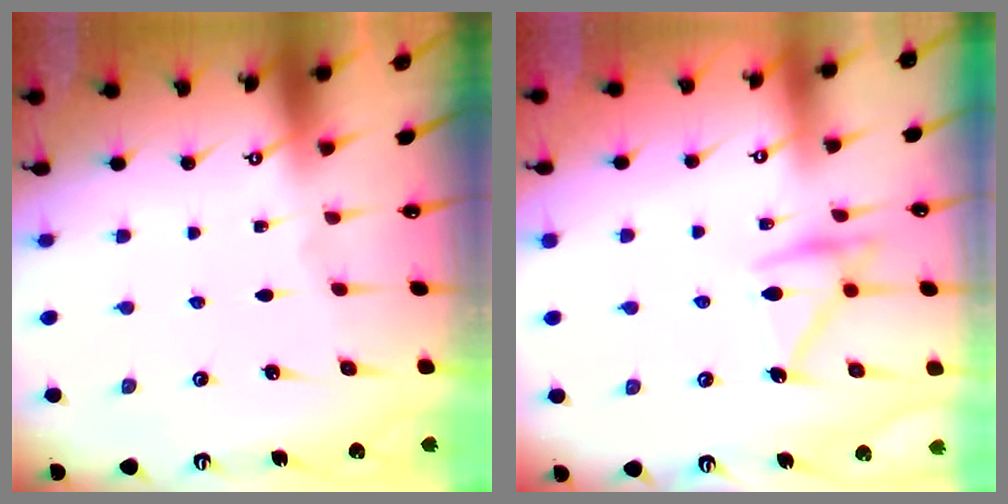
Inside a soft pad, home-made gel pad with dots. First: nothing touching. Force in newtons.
{"total": 16.1, "press": 16.0, "slide": 1.1}